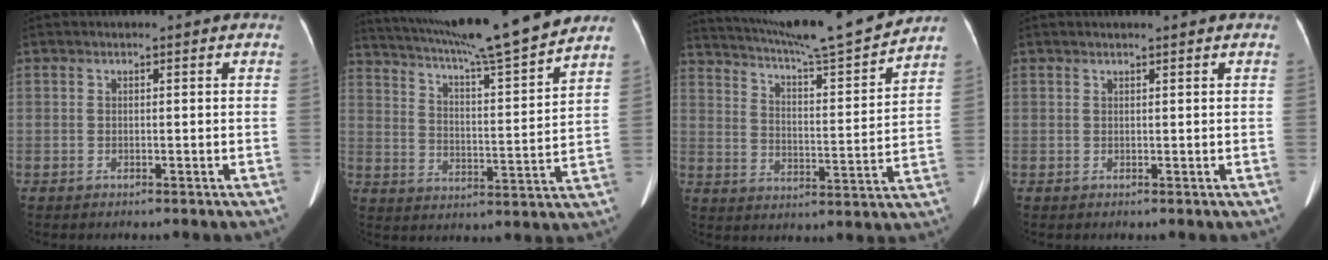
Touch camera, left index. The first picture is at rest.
{"total": 21.3, "force": [18.5, -0.2, 10.5], "torque": [-0.182, -0.008, 0.279]}
{"total": 19.5, "force": [17.8, -0.4, 7.9], "torque": [-0.138, -0.026, 0.264]}
{"total": 0.8, "force": [0.7, -0.1, 0.4], "torque": [-0.007, 0.007, 0.014]}